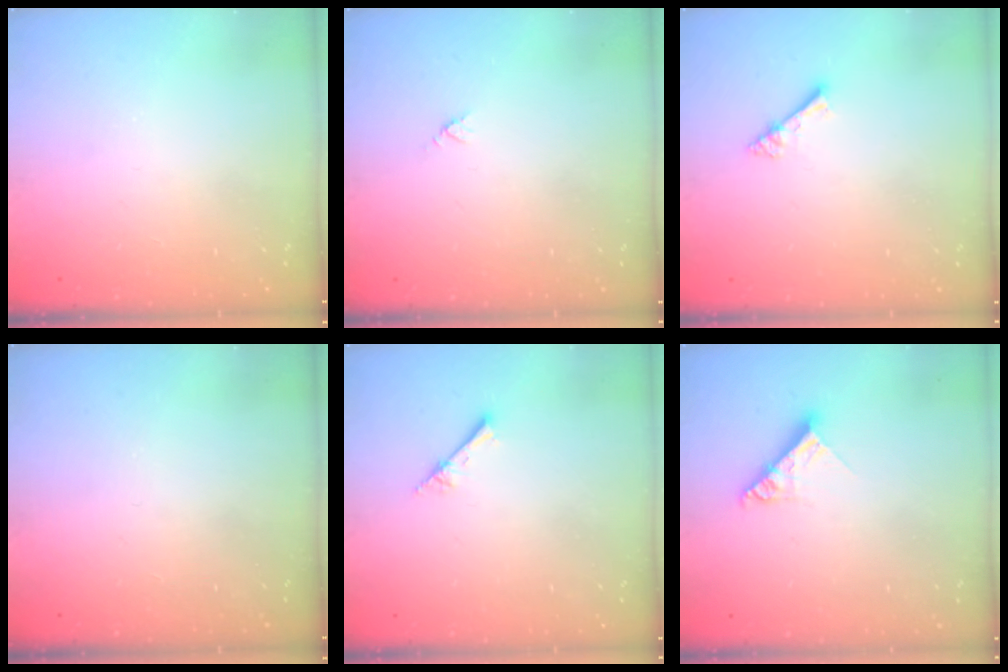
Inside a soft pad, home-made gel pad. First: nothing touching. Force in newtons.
{"total": 2.9, "press": 2.9, "slide": 0.3}
{"total": 2.7, "press": 2.7, "slide": 0.2}
{"total": 0.0}
{"total": 2.4, "press": 2.4, "slide": 0.3}
{"total": 8.6, "press": 8.6, "slide": 0.8}